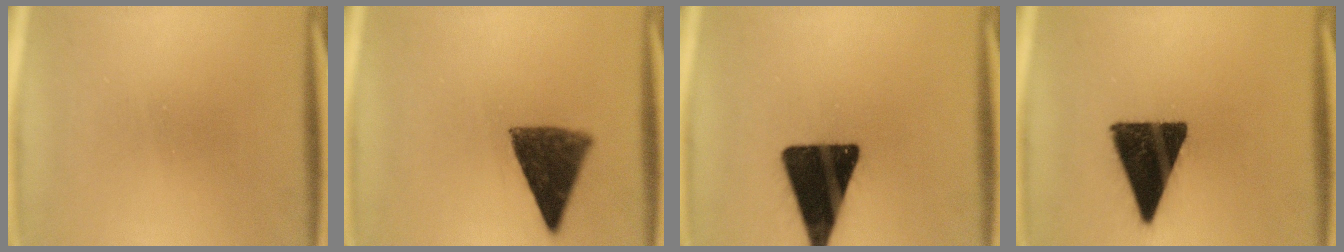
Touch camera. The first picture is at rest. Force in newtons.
{"total": 8.8}
{"total": 19.2}
{"total": 16.1}